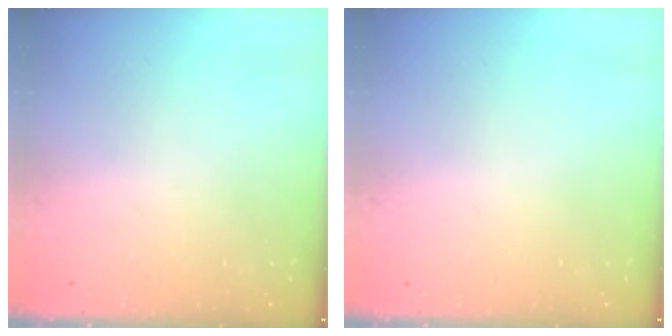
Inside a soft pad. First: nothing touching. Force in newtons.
{"total": 0.0}